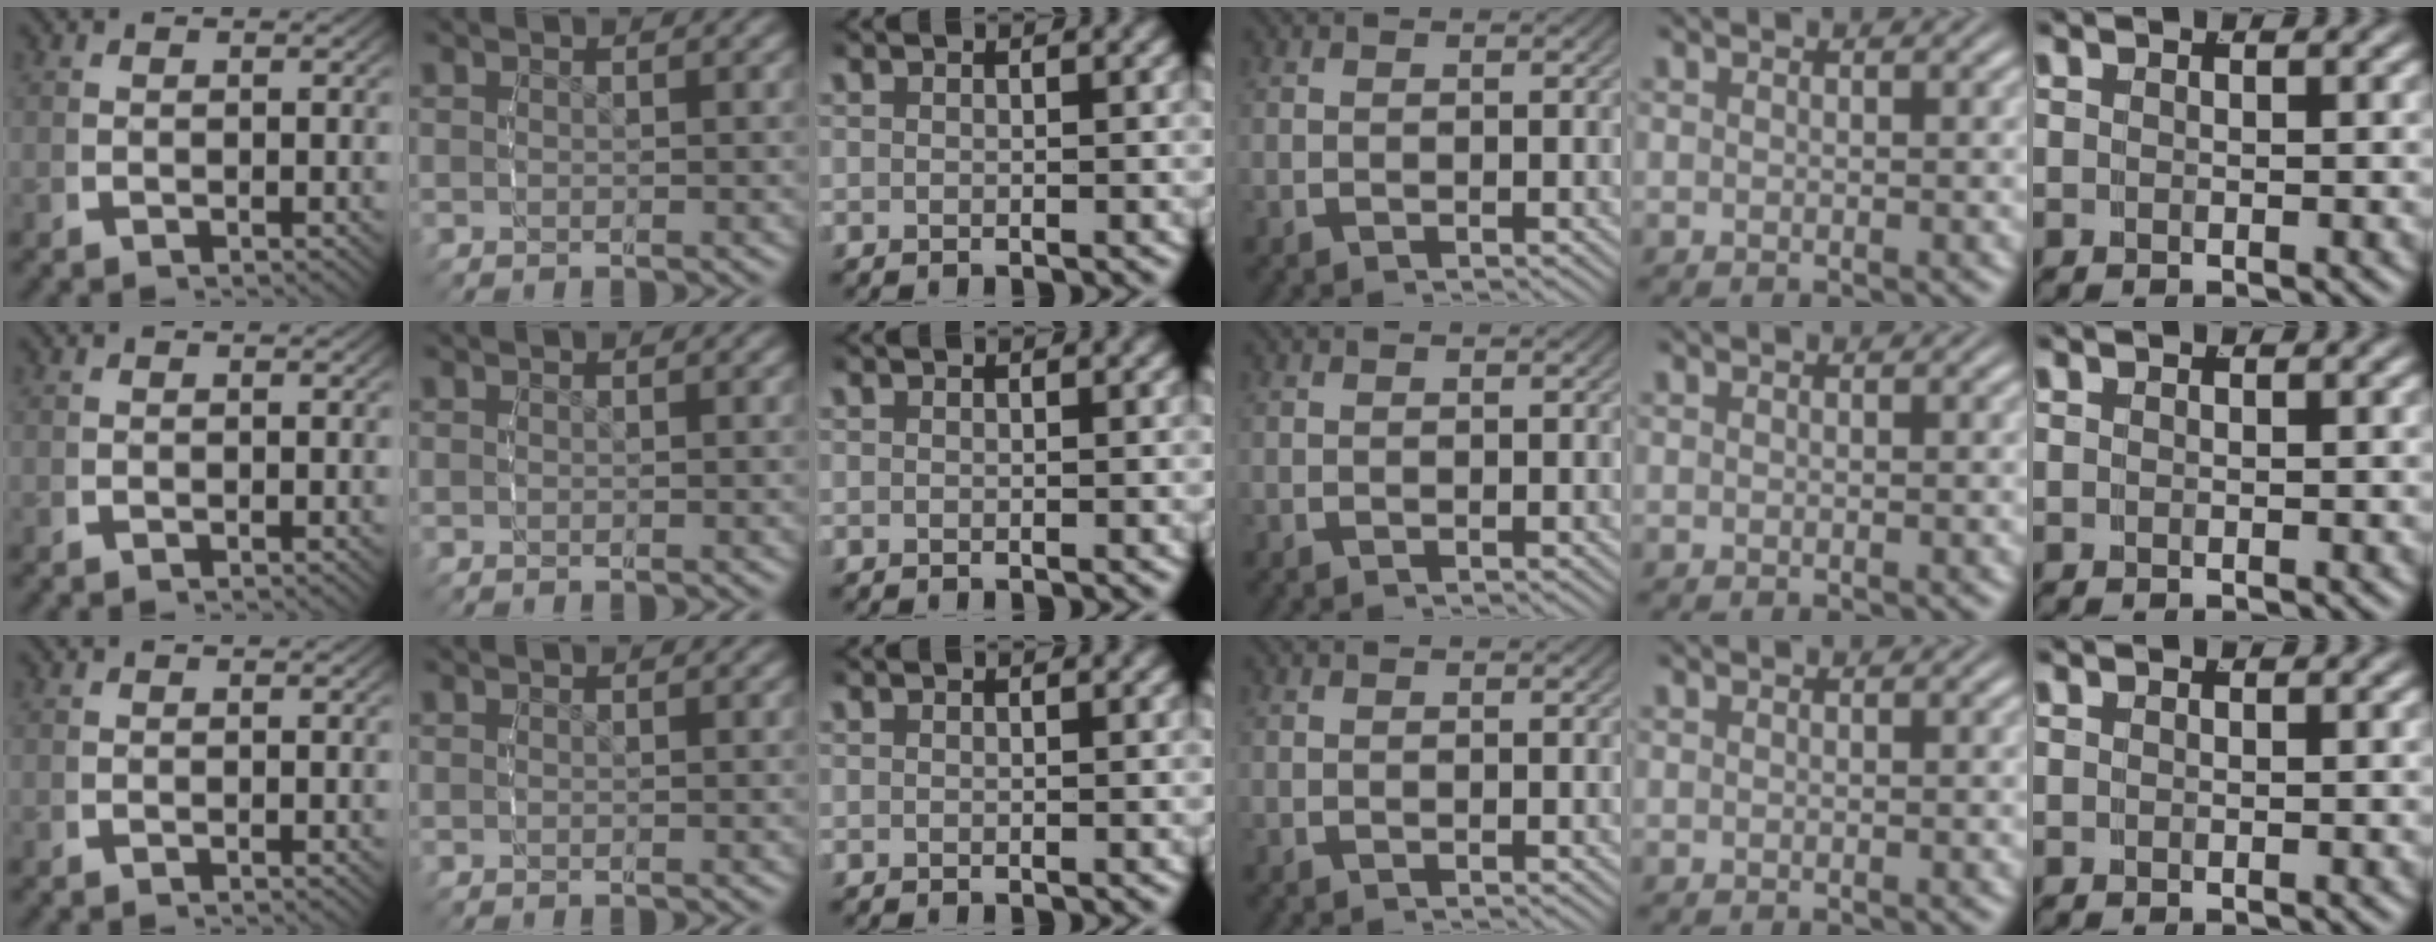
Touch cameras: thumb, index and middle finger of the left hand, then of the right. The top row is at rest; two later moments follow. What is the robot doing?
{"motion": "reach", "object": "router"}